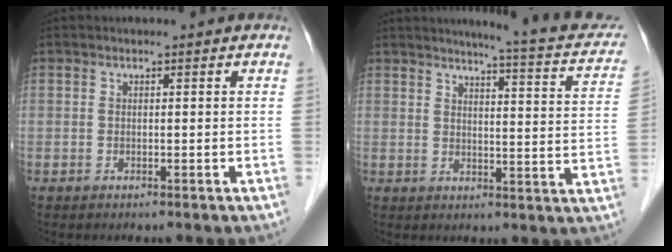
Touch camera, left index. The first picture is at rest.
{"total": 13.3, "force": [11.5, 1.5, 6.5], "torque": [-0.073, -0.021, 0.112]}